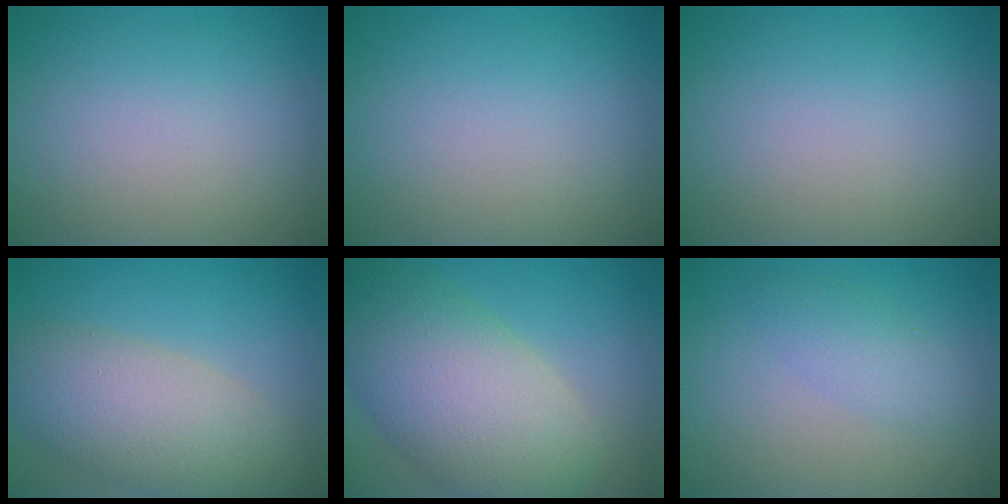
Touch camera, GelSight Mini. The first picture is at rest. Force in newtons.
{"total": 0.0}
{"total": 0.0}
{"total": 7.1, "press": 7.1, "slide": 0.5}
{"total": 10.8, "press": 10.8, "slide": 0.7}
{"total": 2.2, "press": 2.2, "slide": 0.1}